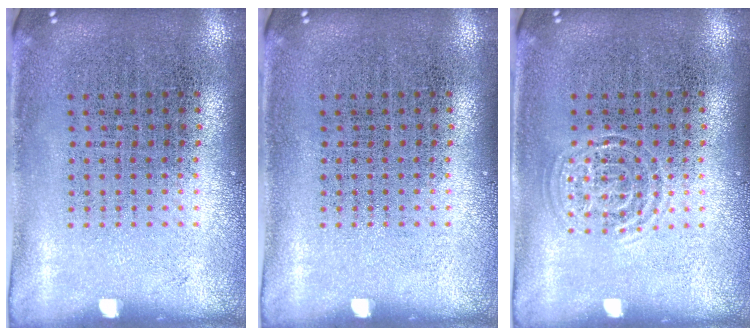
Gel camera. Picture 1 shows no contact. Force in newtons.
{"total": 0.0}
{"total": 1.6, "press": 1.5, "slide": 0.2}